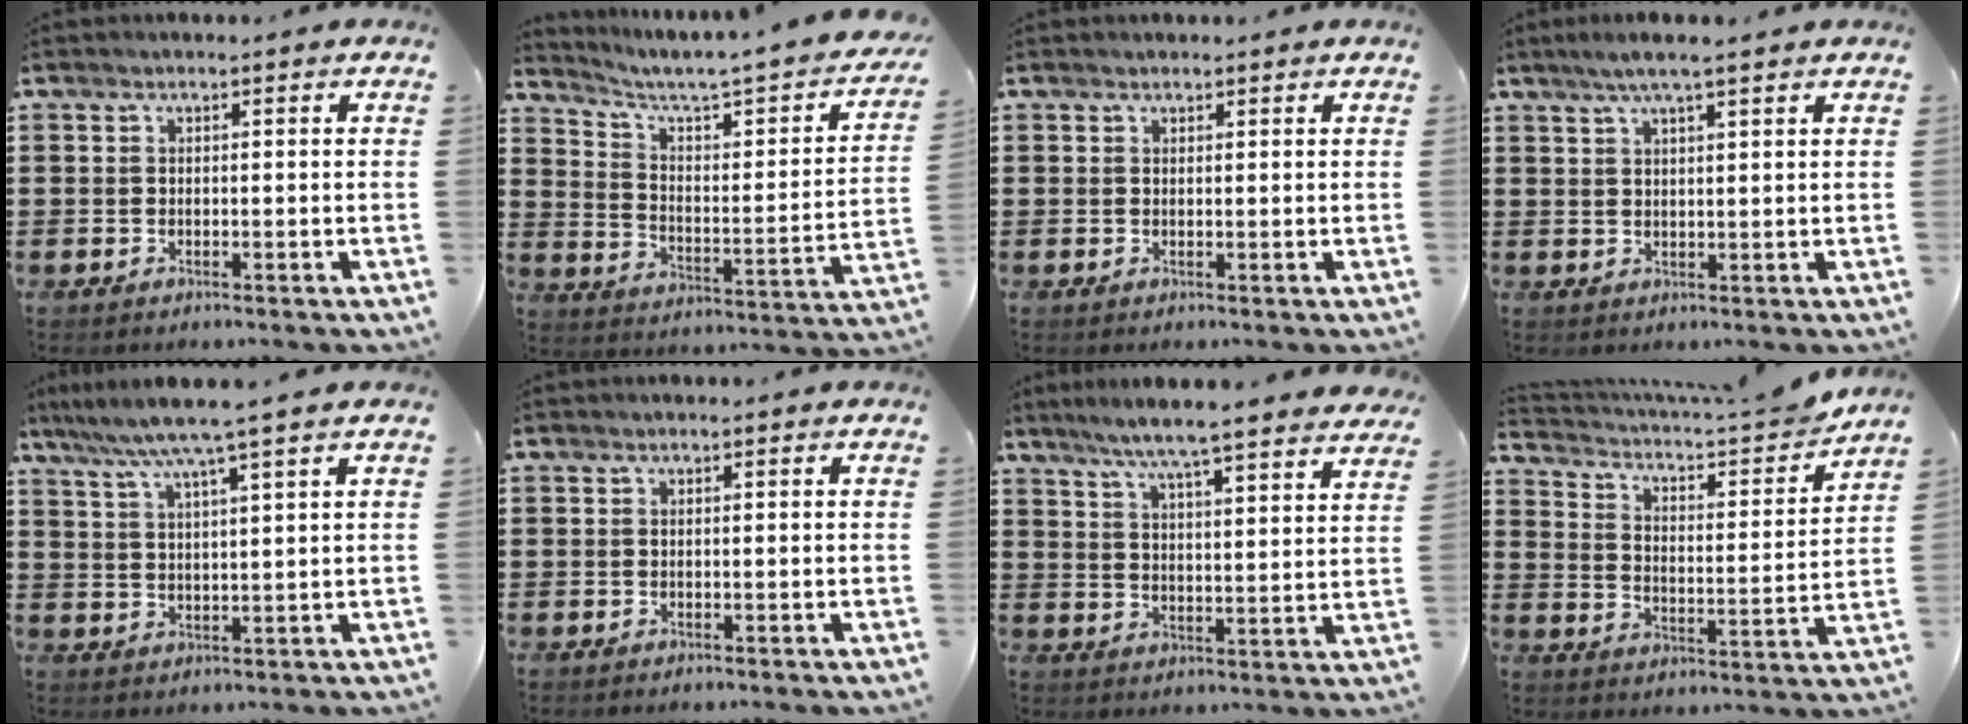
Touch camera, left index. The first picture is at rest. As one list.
[{"total": 3.1, "force": [2.0, 0.5, 2.3], "torque": [-0.061, -0.030, 0.019]}, {"total": 0.7, "force": [0.6, 0.2, 0.0], "torque": [-0.002, 0.000, 0.013]}, {"total": 3.7, "force": [2.6, 0.1, 2.6], "torque": [-0.055, 0.003, 0.046]}, {"total": 5.7, "force": [4.4, -0.9, 3.5], "torque": [-0.080, -0.019, 0.073]}, {"total": 0.0}, {"total": 6.4, "force": [5.7, -0.6, 2.7], "torque": [-0.075, -0.035, 0.096]}, {"total": 4.3, "force": [3.7, 0.6, 2.1], "torque": [-0.063, -0.030, 0.054]}]